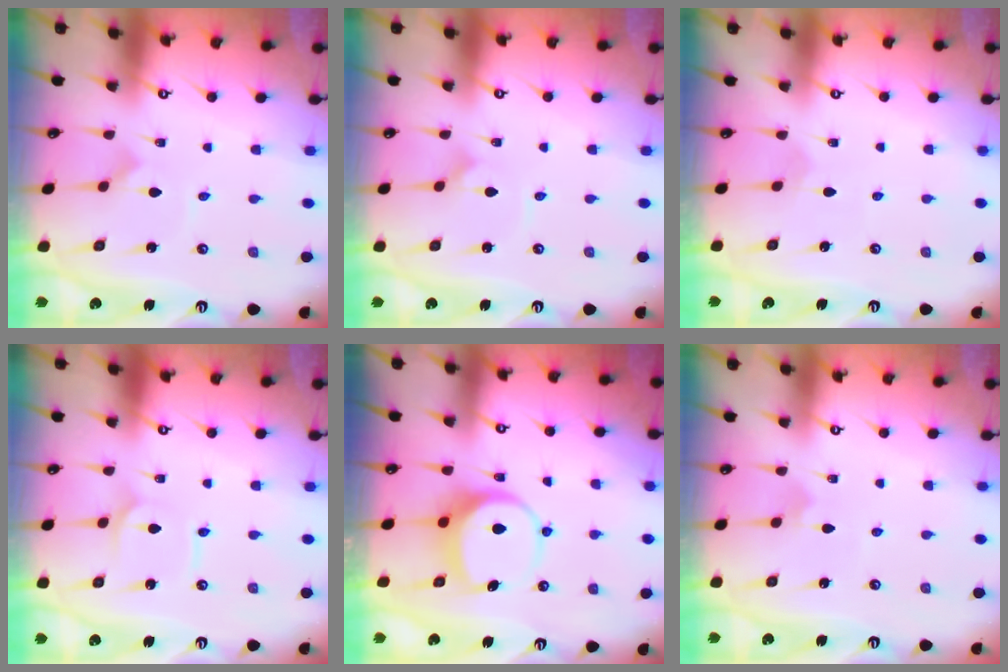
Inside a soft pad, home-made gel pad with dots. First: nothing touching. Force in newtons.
{"total": 2.3, "press": 2.3, "slide": 0.2}
{"total": 0.9, "press": 0.9, "slide": 0.0}
{"total": 2.5, "press": 2.5, "slide": 0.1}
{"total": 9.0, "press": 9.0, "slide": 0.9}
{"total": 2.5, "press": 2.5, "slide": 0.1}